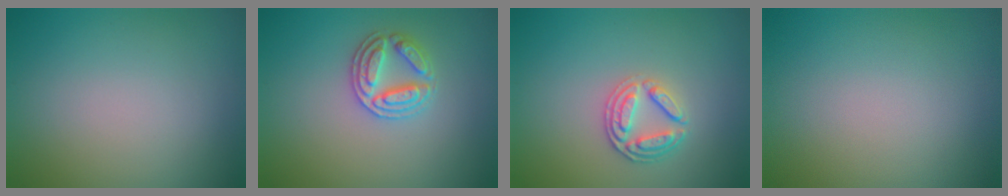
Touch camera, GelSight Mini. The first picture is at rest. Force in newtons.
{"total": 2.8, "press": 2.8, "slide": 0.2}
{"total": 2.7, "press": 2.5, "slide": 1.0}
{"total": 0.0}